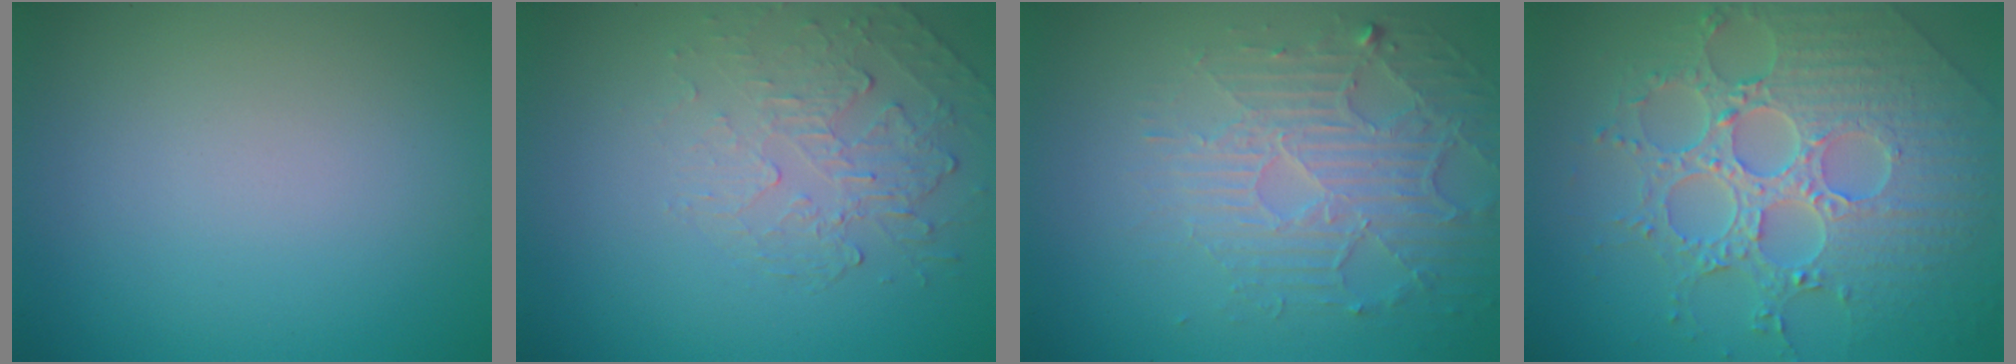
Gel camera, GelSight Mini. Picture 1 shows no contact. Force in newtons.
{"total": 2.2, "press": 1.1, "slide": 1.9}
{"total": 5.0, "press": 3.4, "slide": 3.6}
{"total": 8.1, "press": 6.0, "slide": 5.4}